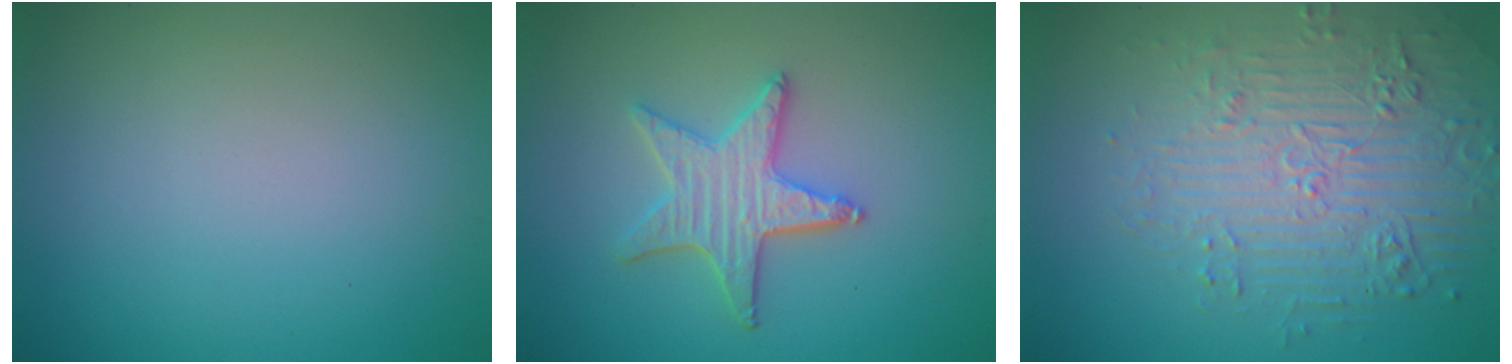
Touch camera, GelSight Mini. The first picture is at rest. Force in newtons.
{"total": 3.8, "press": 3.5, "slide": 1.6}
{"total": 5.6, "press": 4.6, "slide": 3.1}